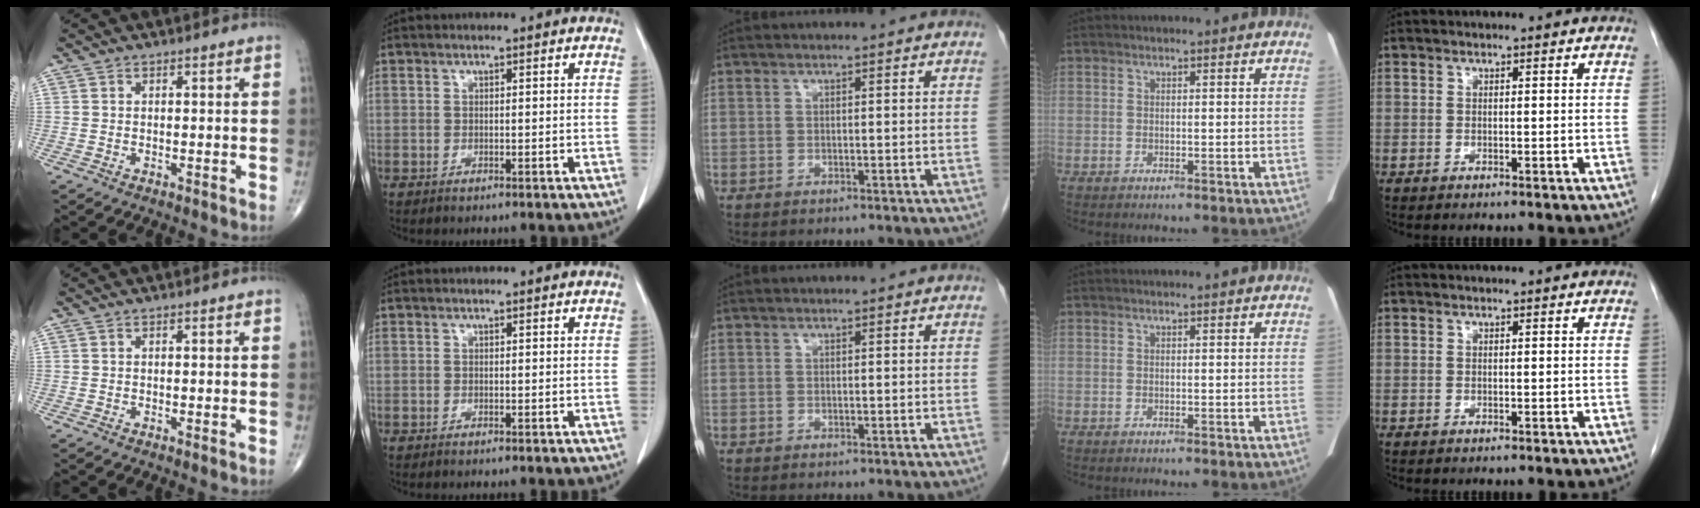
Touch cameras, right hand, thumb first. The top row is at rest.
{}